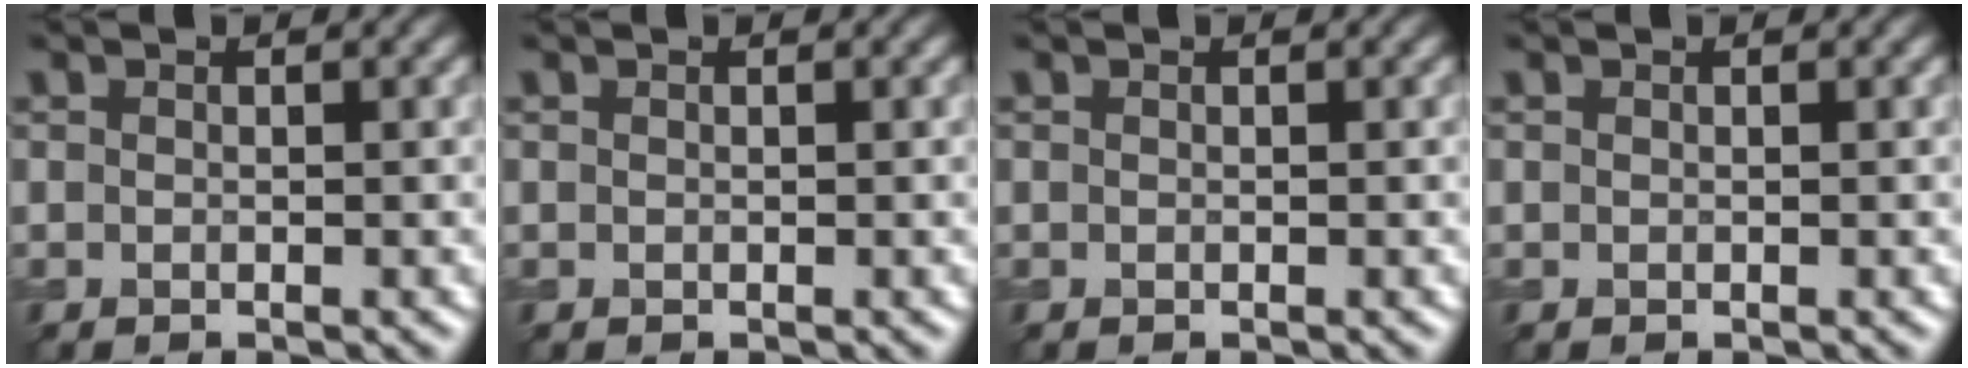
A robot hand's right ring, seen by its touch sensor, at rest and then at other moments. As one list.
[{"total": 0.0}, {"total": 0.0}, {"total": 0.0}]